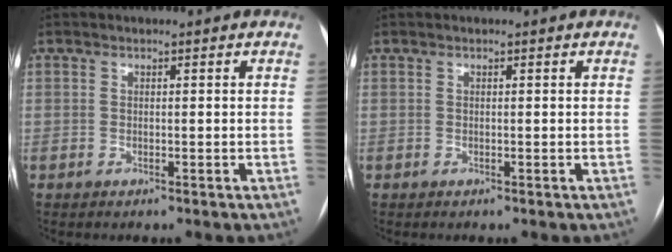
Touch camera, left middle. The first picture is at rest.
{"total": 0.0}